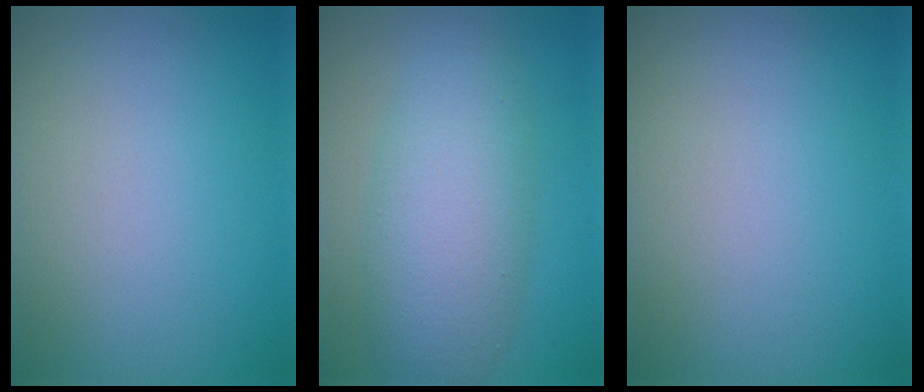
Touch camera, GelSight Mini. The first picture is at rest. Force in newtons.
{"total": 6.7, "press": 6.7, "slide": 0.1}
{"total": 0.0}